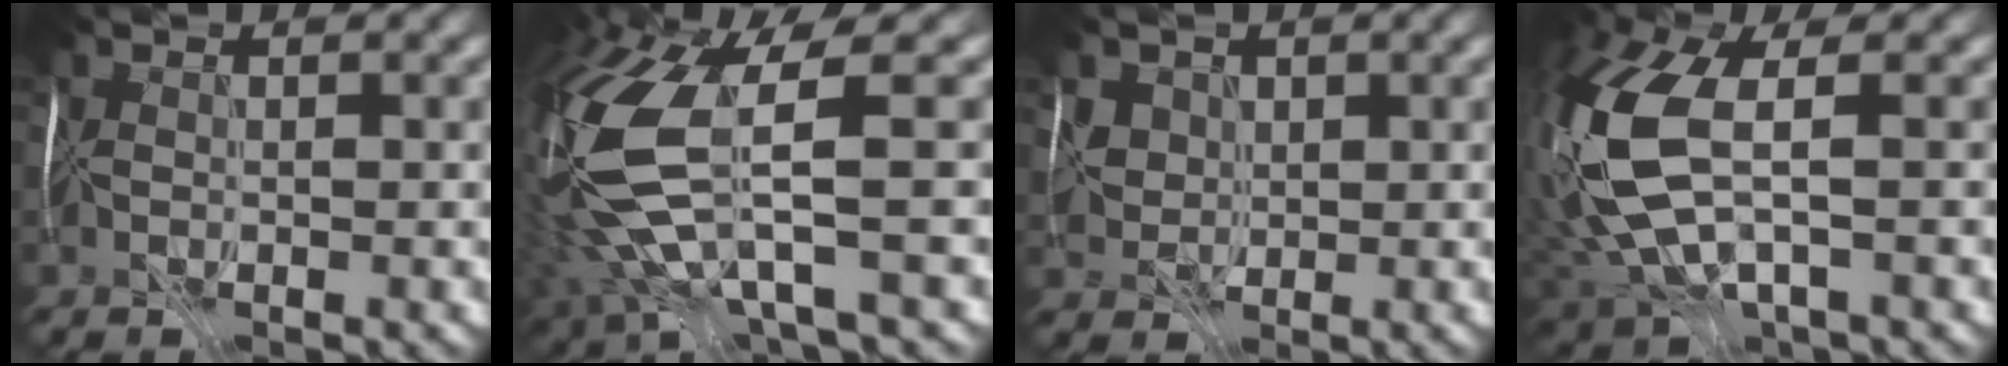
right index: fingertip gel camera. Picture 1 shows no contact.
{"total": 9.7, "force": [-1.1, 3.2, 9.1], "torque": [-0.225, -0.022, -0.010]}
{"total": 1.8, "force": [1.2, 1.4, -0.3], "torque": [0.012, 0.001, 0.026]}
{"total": 9.6, "force": [1.0, 5.0, 8.1], "torque": [-0.225, -0.013, 0.026]}